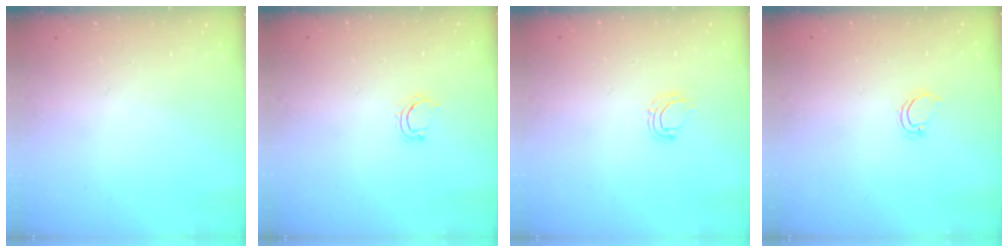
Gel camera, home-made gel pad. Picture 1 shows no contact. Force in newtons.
{"total": 4.1, "press": 4.0, "slide": 1.0}
{"total": 6.4, "press": 6.4, "slide": 0.4}
{"total": 2.8, "press": 2.8, "slide": 0.3}